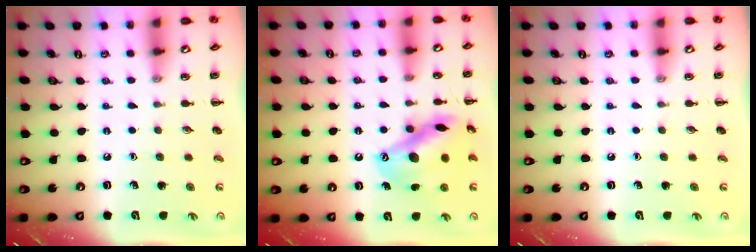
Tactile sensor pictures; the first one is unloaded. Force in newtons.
{"total": 16.1, "press": 16.1, "slide": 1.3}
{"total": 0.0}